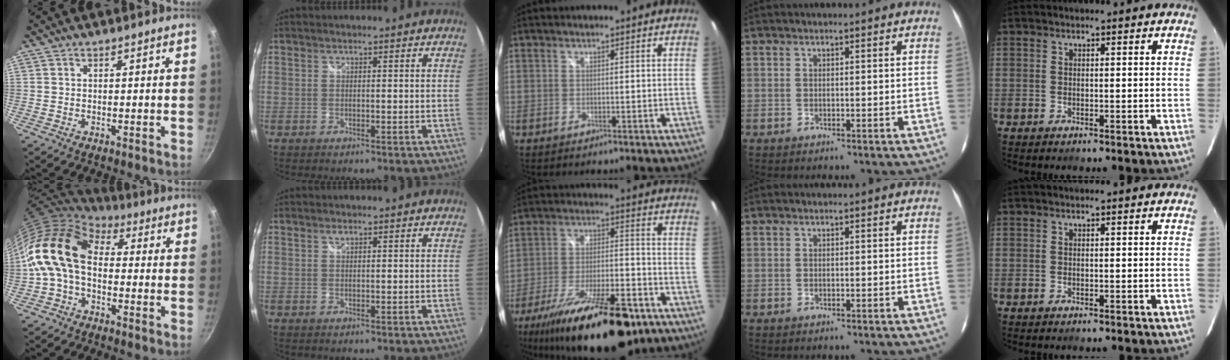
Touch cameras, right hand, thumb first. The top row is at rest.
{"thumb": {"total": 14.3, "force": [0.4, 9.8, 10.4], "torque": [-0.179, 0.027, -0.013]}, "index": {"total": 0.7, "force": [0.4, 0.3, 0.4], "torque": [-0.006, 0.002, 0.007]}, "middle": {"total": 24.8, "force": [-17.1, 8.1, 16.0], "torque": [-0.284, -0.035, -0.257]}}